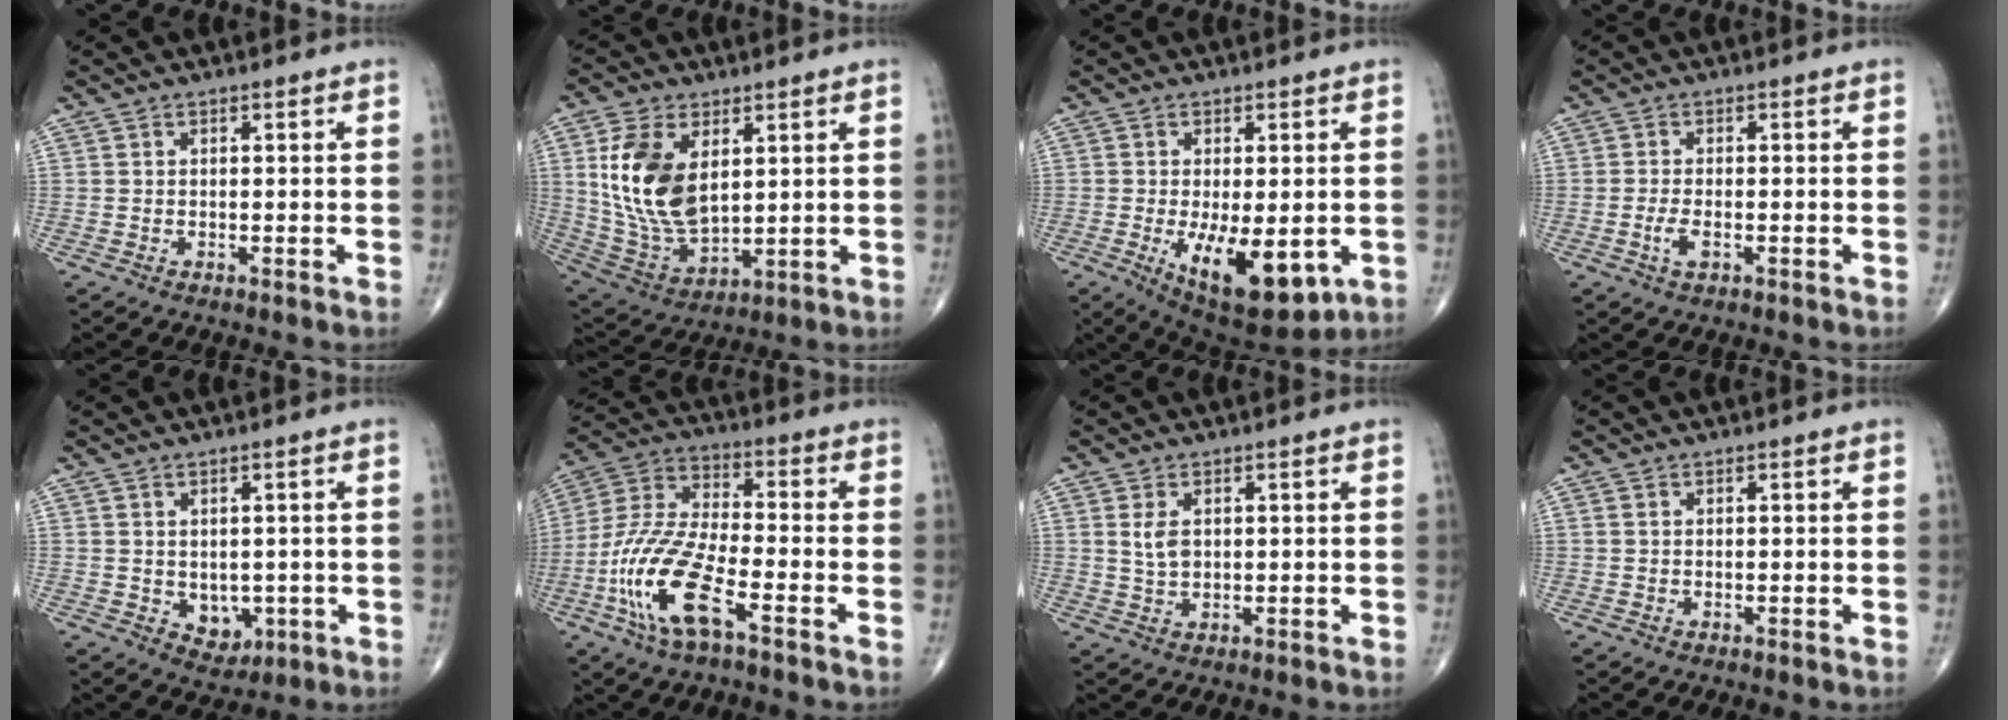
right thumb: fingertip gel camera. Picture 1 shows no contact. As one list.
[{"total": 16.4, "force": [4.0, 9.5, 12.7], "torque": [-0.237, -0.022, 0.091]}, {"total": 13.9, "force": [-3.7, 6.1, 12.0], "torque": [-0.177, -0.021, -0.036]}, {"total": 3.0, "force": [-1.0, 1.3, 2.4], "torque": [-0.053, 0.003, -0.019]}, {"total": 5.0, "force": [-0.6, 3.9, 3.1], "torque": [-0.020, -0.007, 0.006]}, {"total": 16.0, "force": [-6.7, 5.4, 13.5], "torque": [-0.297, 0.026, -0.130]}, {"total": 3.8, "force": [1.0, 2.4, 2.8], "torque": [-0.048, -0.005, 0.023]}, {"total": 0.7, "force": [0.2, 0.6, 0.3], "torque": [-0.003, 0.001, 0.003]}]